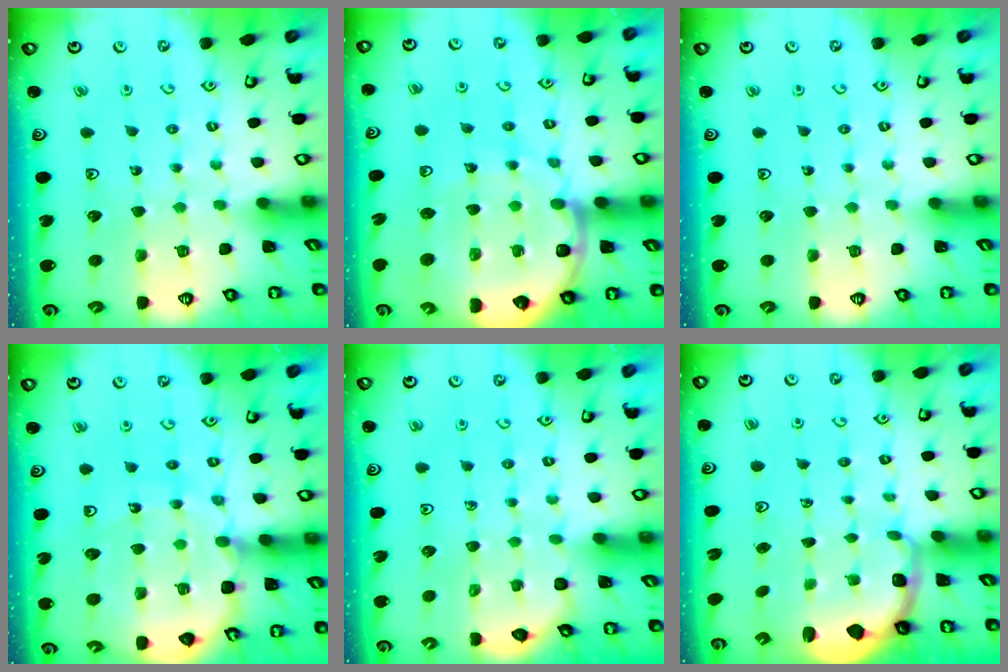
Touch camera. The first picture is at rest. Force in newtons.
{"total": 13.8, "press": 13.6, "slide": 2.6}
{"total": 0.0}
{"total": 11.8, "press": 11.4, "slide": 2.9}
{"total": 2.0, "press": 2.0, "slide": 0.2}
{"total": 2.1, "press": 1.3, "slide": 1.6}